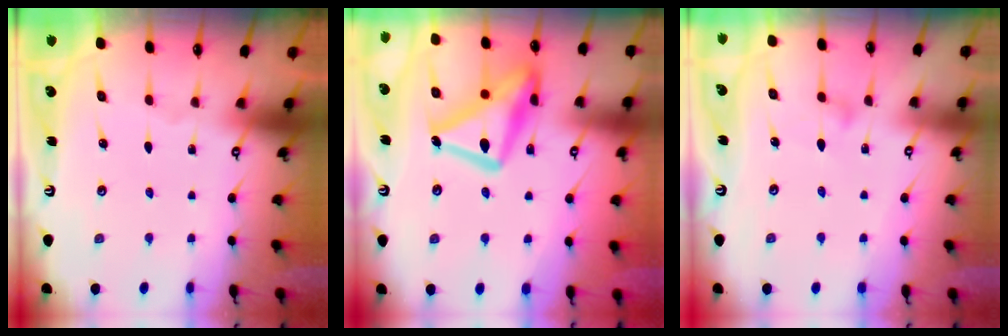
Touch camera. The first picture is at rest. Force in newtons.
{"total": 20.7, "press": 20.7, "slide": 1.4}
{"total": 7.0, "press": 7.0, "slide": 0.4}